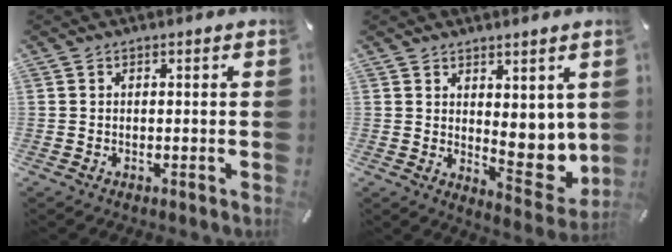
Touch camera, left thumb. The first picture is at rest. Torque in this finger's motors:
{"motor_torque": [1.53, 1.75, 1.17, -0.31, 0.08]}